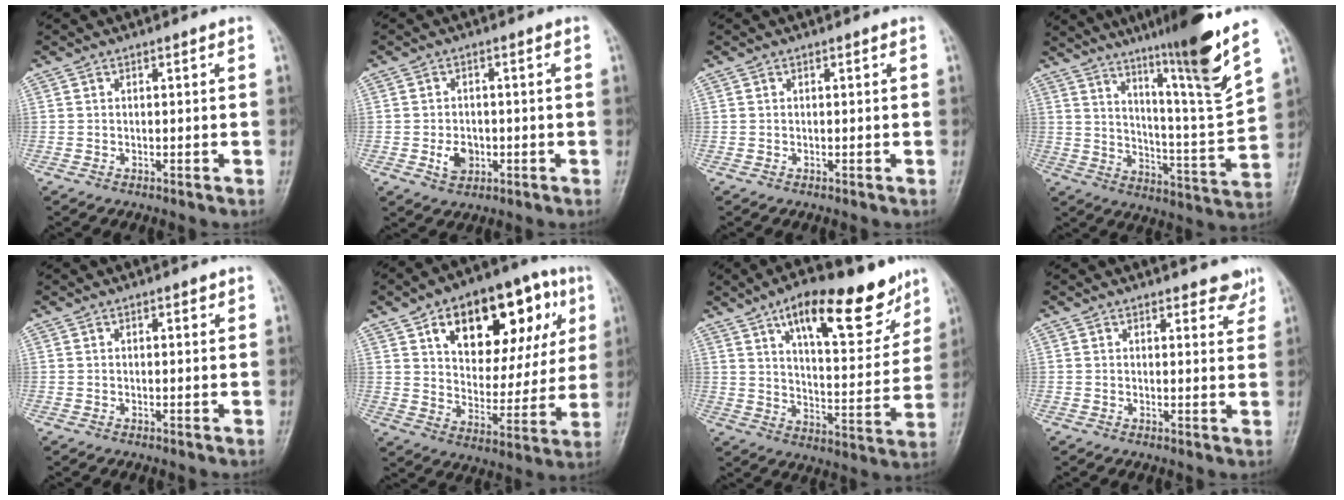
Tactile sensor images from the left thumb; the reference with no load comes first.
{"total": 4.3, "force": [-1.1, 3.3, 2.5], "torque": [-0.031, 0.003, -0.015]}
{"total": 0.0}
{"total": 18.6, "force": [12.3, 0.1, 14.0], "torque": [-0.194, -0.071, 0.198]}
{"total": 1.2, "force": [0.6, 0.5, 0.9], "torque": [-0.009, 0.001, 0.007]}
{"total": 23.6, "force": [9.8, 12.8, 17.3], "torque": [-0.200, -0.001, 0.150]}
{"total": 20.1, "force": [12.2, 7.6, 14.1], "torque": [-0.165, -0.053, 0.191]}
{"total": 3.8, "force": [3.0, 1.6, 1.8], "torque": [0.004, -0.018, 0.034]}